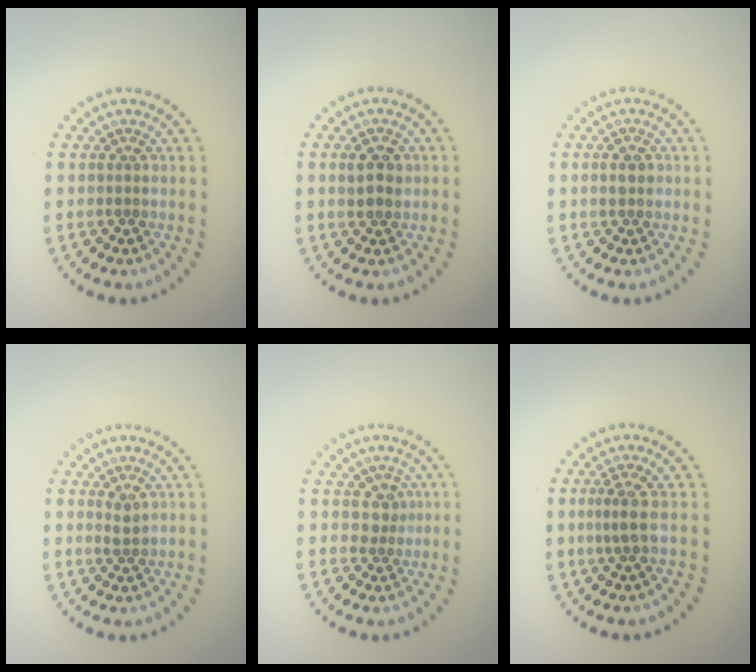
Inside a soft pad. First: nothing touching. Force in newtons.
{"total": 2.2, "press": 2.1, "slide": 0.5}
{"total": 1.9, "press": 1.9, "slide": 0.1}
{"total": 1.2, "press": 1.1, "slide": 0.5}
{"total": 1.8, "press": 1.2, "slide": 1.3}
{"total": 1.9, "press": 1.3, "slide": 1.3}